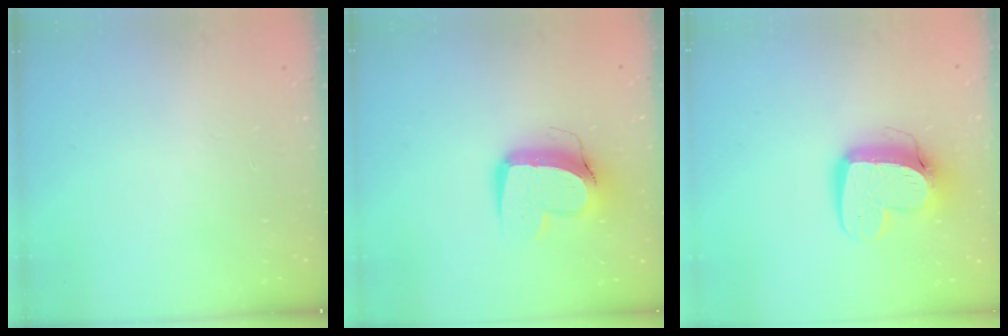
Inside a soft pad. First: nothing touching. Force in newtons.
{"total": 13.0, "press": 12.9, "slide": 1.7}
{"total": 12.4, "press": 12.3, "slide": 1.2}